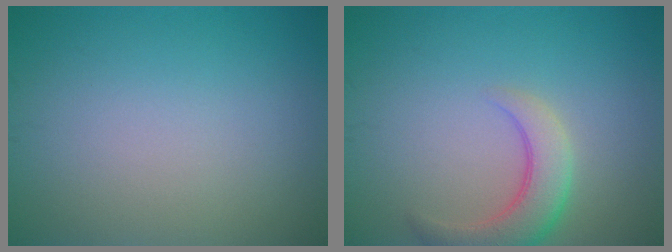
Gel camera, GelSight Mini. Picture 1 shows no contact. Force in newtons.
{"total": 4.2, "press": 4.2, "slide": 0.4}